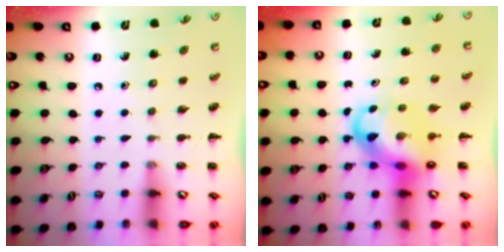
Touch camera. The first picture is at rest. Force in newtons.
{"total": 9.4, "press": 9.0, "slide": 2.8}